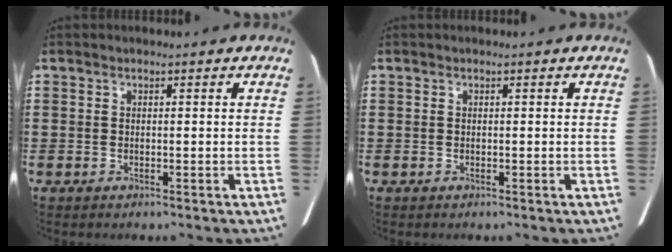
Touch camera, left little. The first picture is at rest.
{"total": 0.0}